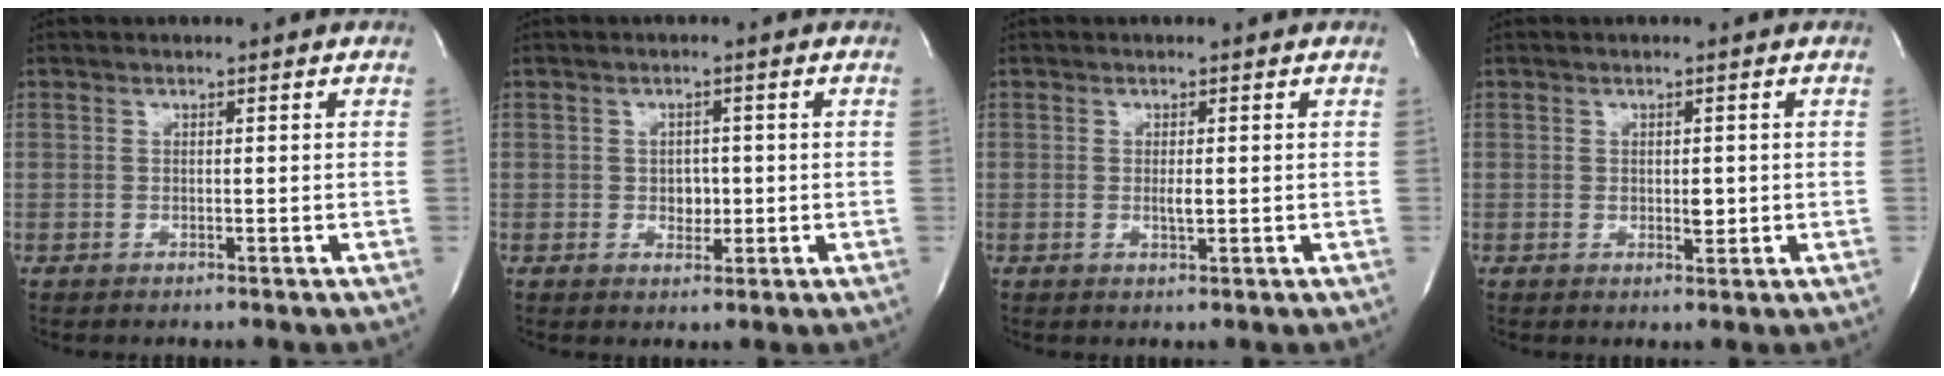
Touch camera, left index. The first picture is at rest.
{"total": 2.3, "force": [-0.1, 1.8, 1.5], "torque": [-0.017, 0.003, 0.001]}
{"total": 1.3, "force": [0.1, 0.2, 1.2], "torque": [-0.025, -0.002, 0.003]}
{"total": 1.7, "force": [0.1, 0.9, 1.4], "torque": [-0.017, -0.002, 0.004]}